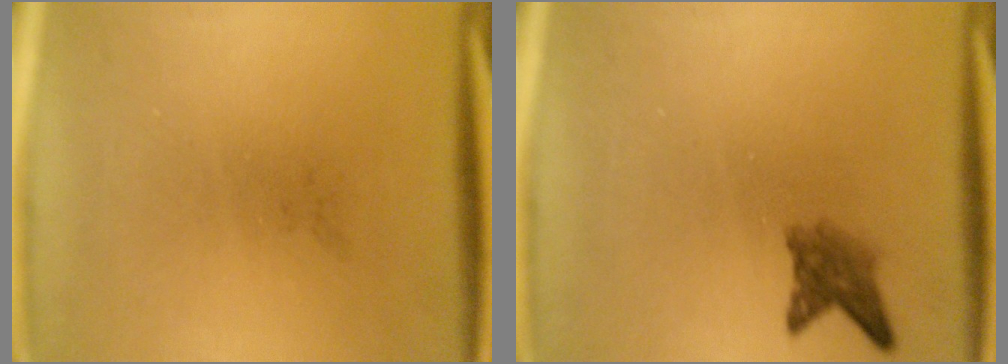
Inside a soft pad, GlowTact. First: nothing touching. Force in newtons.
{"total": 2.9}